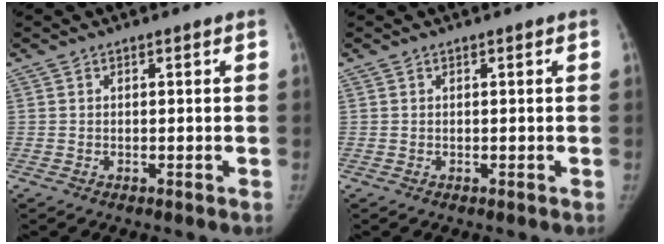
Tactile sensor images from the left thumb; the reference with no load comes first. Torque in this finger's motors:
{"motor_torque": [-0.01, -0.01, 0.17, -0.14, 0.00]}